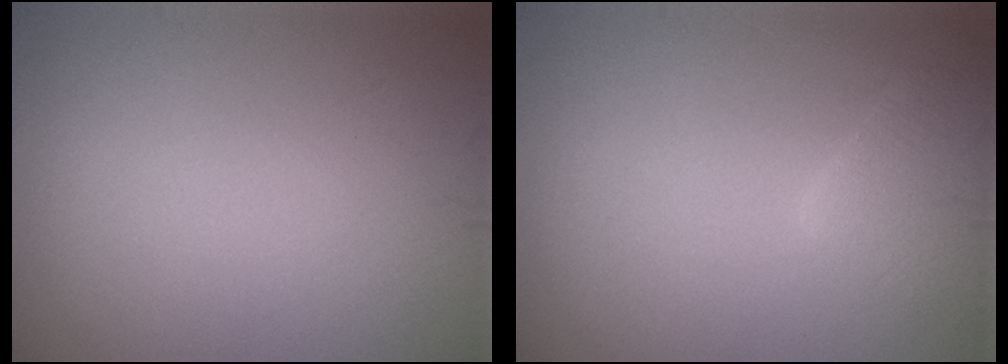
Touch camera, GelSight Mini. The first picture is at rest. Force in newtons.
{"total": 2.8, "press": 2.8, "slide": 0.2}